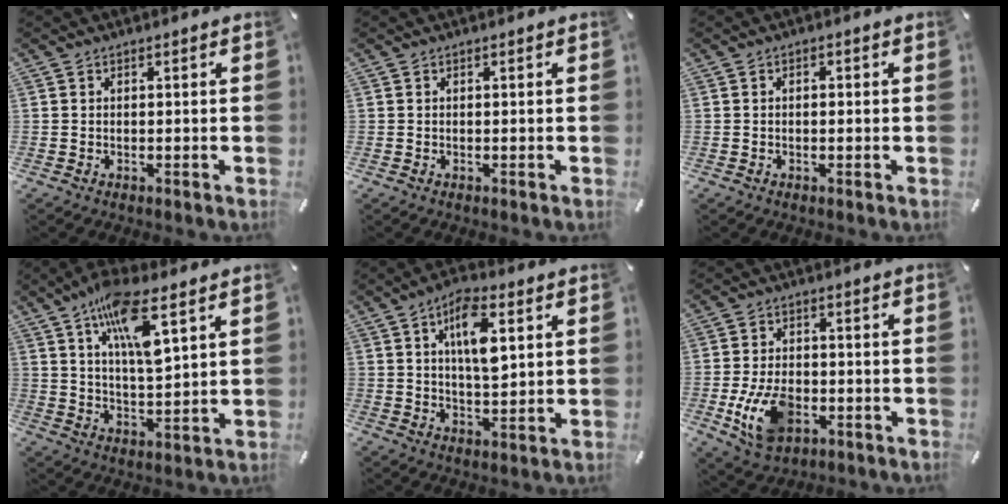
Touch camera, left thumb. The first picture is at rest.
{"total": 0.0}
{"total": 1.2, "force": [-0.3, 0.7, 1.0], "torque": [-0.018, 0.003, -0.007]}
{"total": 13.0, "force": [7.2, 3.8, 10.1], "torque": [-0.175, -0.024, 0.123]}
{"total": 10.7, "force": [3.9, 4.8, 8.7], "torque": [-0.143, -0.004, 0.063]}
{"total": 11.2, "force": [-3.2, 7.4, 7.8], "torque": [-0.149, 0.001, -0.056]}